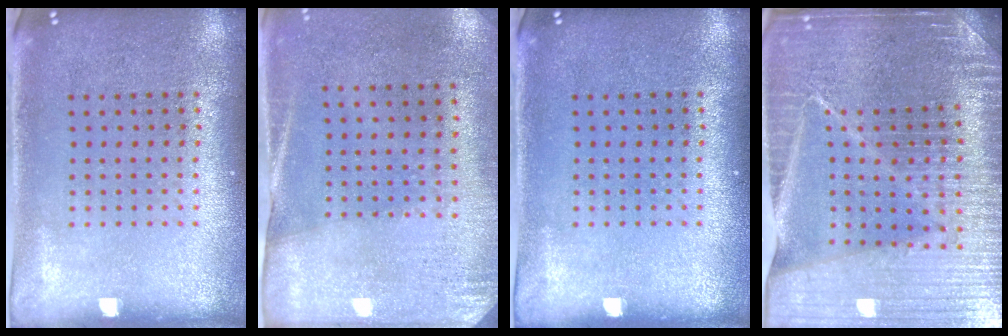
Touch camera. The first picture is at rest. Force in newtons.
{"total": 2.6, "press": 2.2, "slide": 1.3}
{"total": 0.0}
{"total": 5.3, "press": 4.8, "slide": 2.1}